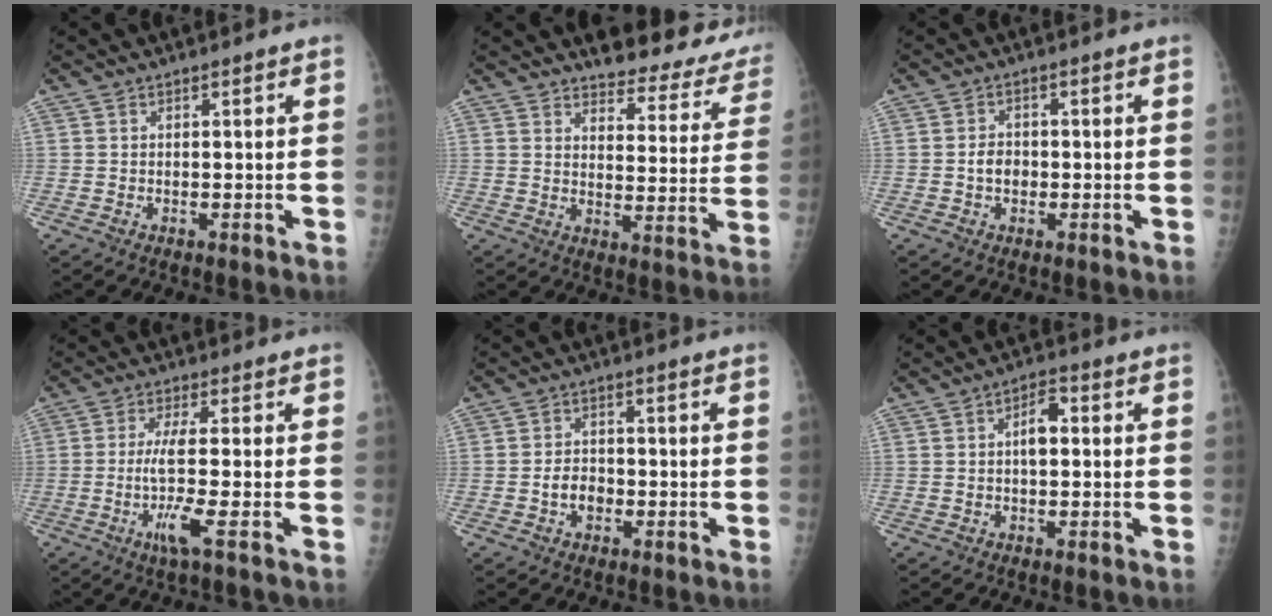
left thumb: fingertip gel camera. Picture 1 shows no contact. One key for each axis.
{"total": 15.2, "fx": 13.2, "fy": 5.6, "fz": 5.1, "tx": -0.012, "ty": -0.092, "tz": 0.140}
{"total": 3.0, "fx": -0.6, "fy": 2.4, "fz": 1.8, "tx": -0.016, "ty": 0.010, "tz": -0.011}
{"total": 6.6, "fx": -2.2, "fy": -0.7, "fz": 6.2, "tx": -0.140, "ty": -0.010, "tz": -0.048}
{"total": 3.8, "fx": -1.3, "fy": 2.8, "fz": 2.2, "tx": -0.021, "ty": 0.015, "tz": -0.025}
{"total": 3.9, "fx": 0.1, "fy": 2.1, "fz": 3.3, "tx": -0.044, "ty": 0.011, "tz": -0.005}